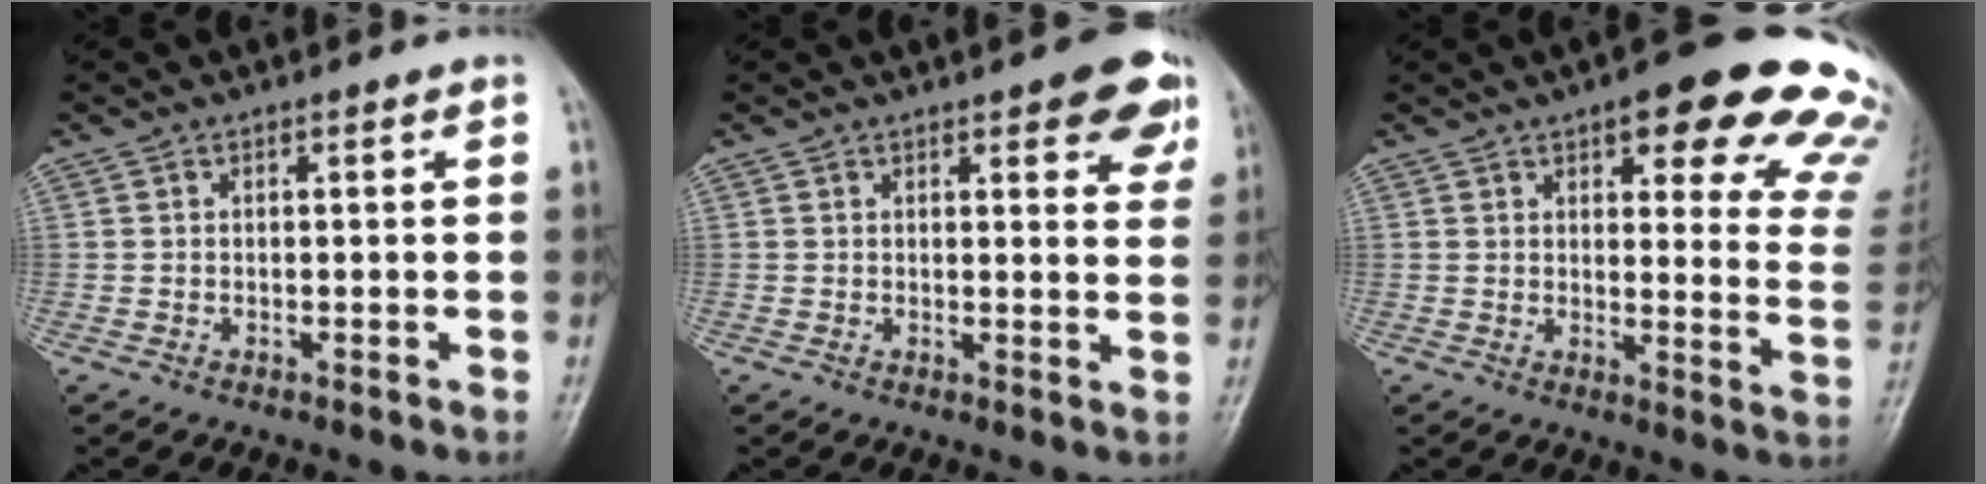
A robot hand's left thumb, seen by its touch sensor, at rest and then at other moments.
{"total": 8.5, "force": [4.8, 3.1, 6.3], "torque": [-0.043, -0.017, 0.052]}
{"total": 21.4, "force": [14.1, 6.8, 14.6], "torque": [-0.125, -0.055, 0.149]}